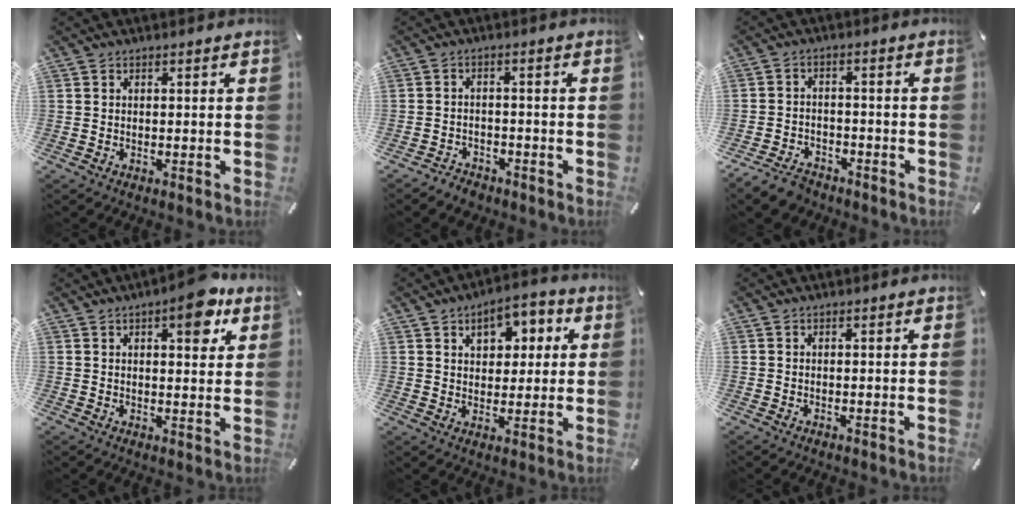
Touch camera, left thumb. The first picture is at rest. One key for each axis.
{"total": 3.2, "fx": -2.6, "fy": 1.8, "fz": 0.5, "tx": -0.017, "ty": 0.013, "tz": -0.054}
{"total": 4.8, "fx": -3.9, "fy": 2.5, "fz": 1.4, "tx": -0.032, "ty": 0.021, "tz": -0.076}
{"total": 8.9, "fx": 4.8, "fy": 3.5, "fz": 6.6, "tx": -0.082, "ty": -0.023, "tz": 0.073}
{"total": 7.7, "fx": 3.3, "fy": 5.8, "fz": 3.9, "tx": -0.047, "ty": -0.008, "tz": 0.050}
{"total": 0.0}